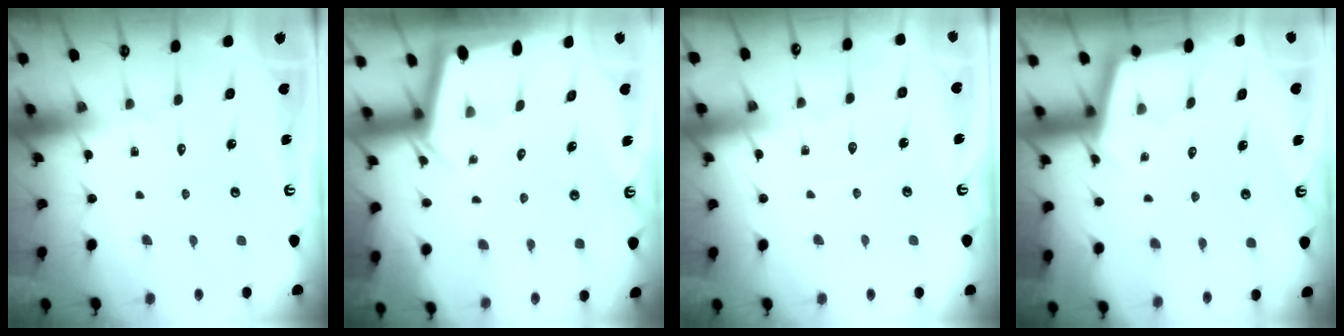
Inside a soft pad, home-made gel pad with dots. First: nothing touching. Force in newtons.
{"total": 2.4, "press": 2.4, "slide": 0.1}
{"total": 2.7, "press": 2.6, "slide": 0.4}
{"total": 3.0, "press": 3.0, "slide": 0.3}